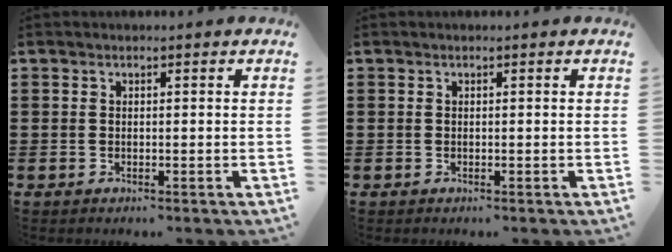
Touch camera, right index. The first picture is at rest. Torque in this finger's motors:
{"motor_torque": [0.00, 0.00, 0.00, 0.00]}